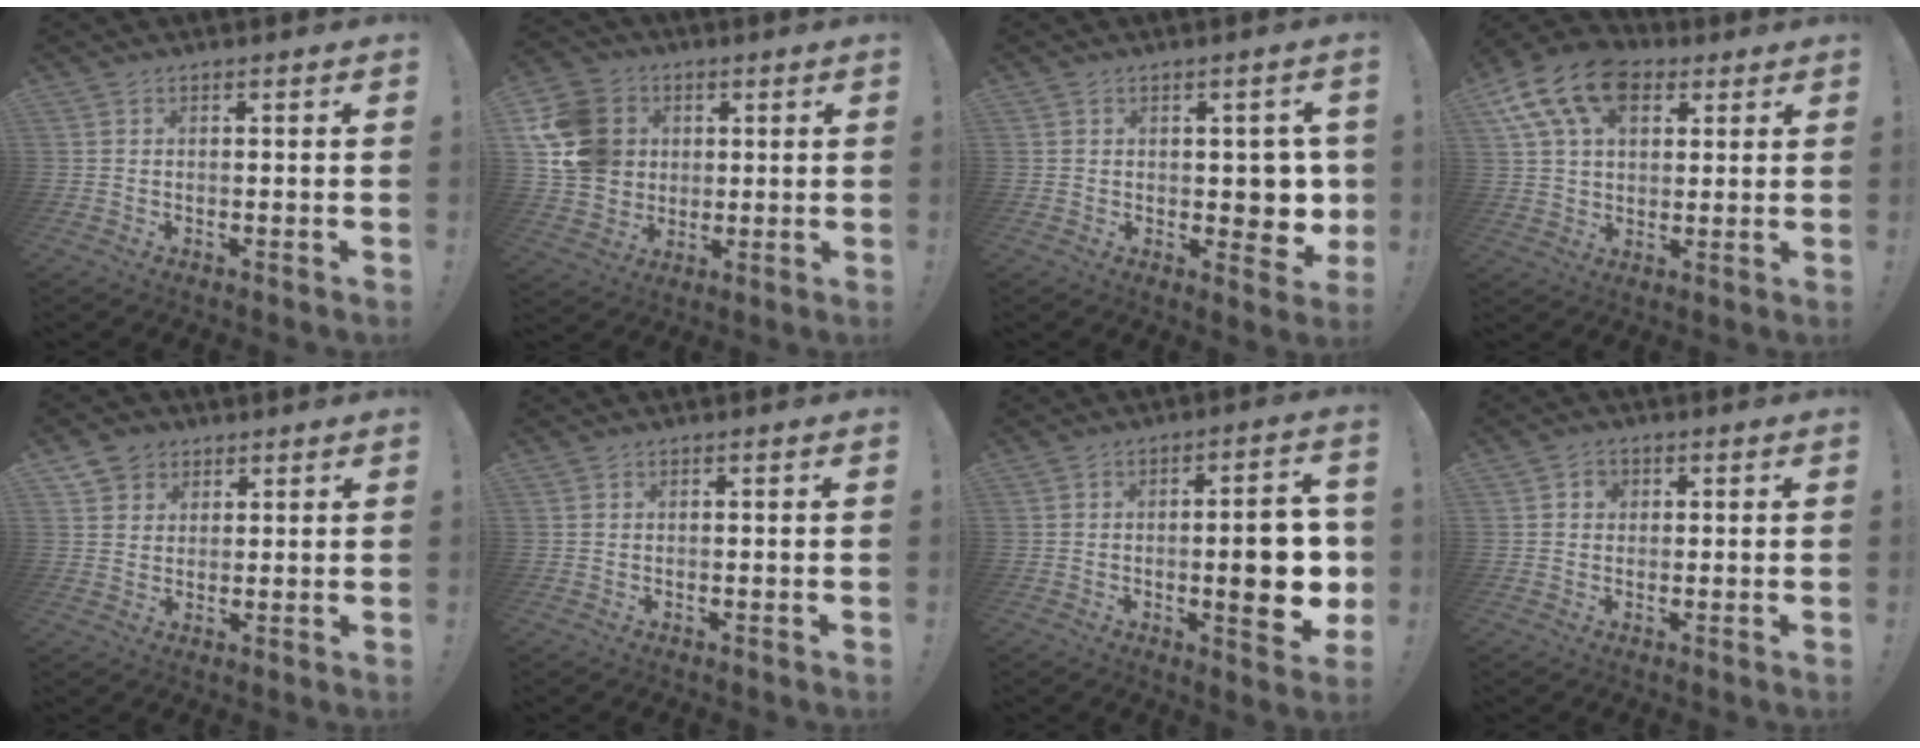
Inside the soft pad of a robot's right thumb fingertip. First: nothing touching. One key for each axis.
{"total": 16.1, "fx": 3.4, "fy": 14.0, "fz": 7.2, "tx": -0.130, "ty": -0.003, "tz": 0.074}
{"total": 6.0, "fx": 0.5, "fy": 4.3, "fz": 4.1, "tx": -0.036, "ty": -0.006, "tz": 0.013}
{"total": 16.3, "fx": 7.4, "fy": 10.9, "fz": 9.6, "tx": -0.166, "ty": -0.026, "tz": 0.137}
{"total": 5.3, "fx": 2.9, "fy": 4.4, "fz": 0.5, "tx": -0.005, "ty": -0.016, "tz": 0.057}
{"total": 0.0}
{"total": 14.5, "fx": -1.4, "fy": 3.8, "fz": 13.9, "tx": -0.167, "ty": -0.008, "tz": -0.021}
{"total": 2.5, "fx": 0.5, "fy": 2.3, "fz": 0.9, "tx": -0.013, "ty": 0.003, "tz": 0.007}